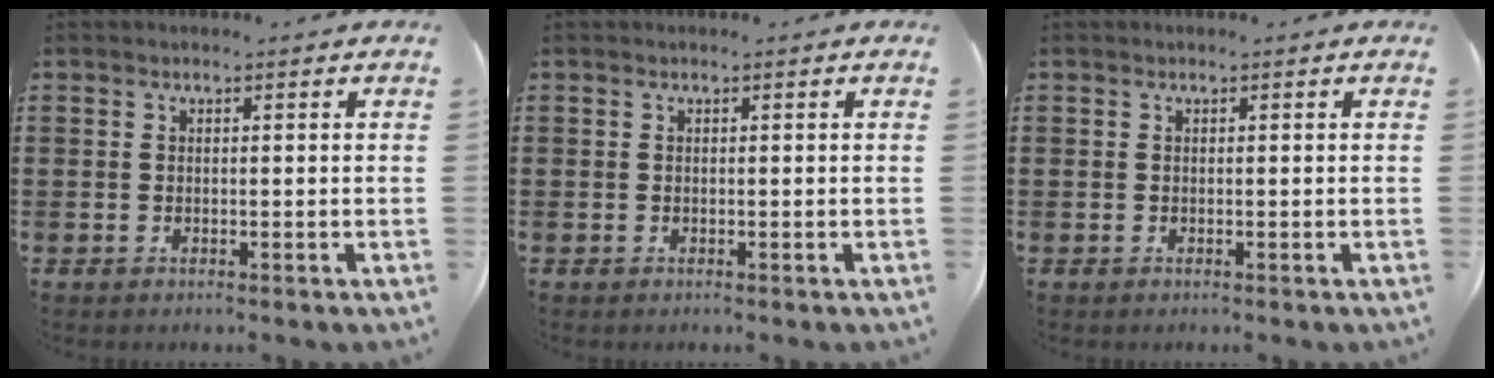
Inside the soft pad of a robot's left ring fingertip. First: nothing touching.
{"total": 0.0}
{"total": 0.0}